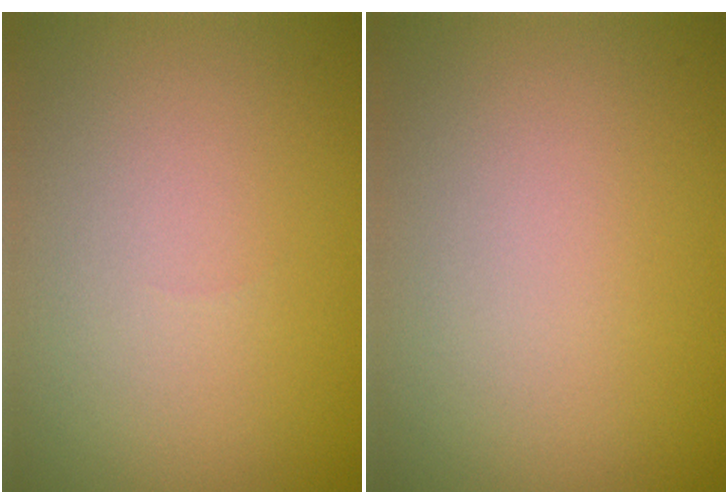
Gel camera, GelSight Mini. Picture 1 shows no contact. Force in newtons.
{"total": 0.0}